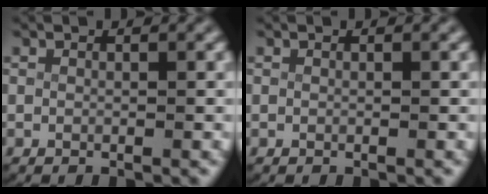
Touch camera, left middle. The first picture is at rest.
{"total": 0.0}